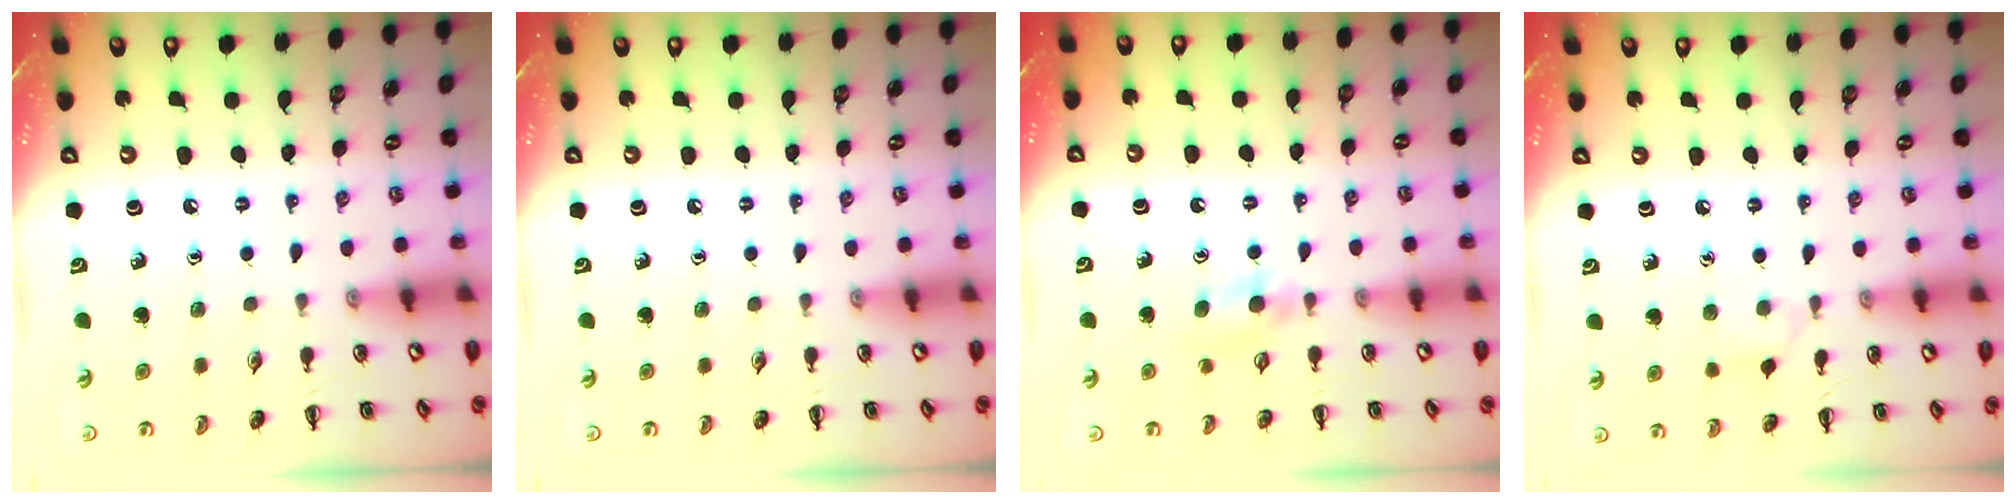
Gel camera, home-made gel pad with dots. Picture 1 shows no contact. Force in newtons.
{"total": 0.0}
{"total": 3.8, "press": 3.6, "slide": 1.3}
{"total": 5.2, "press": 4.8, "slide": 2.0}